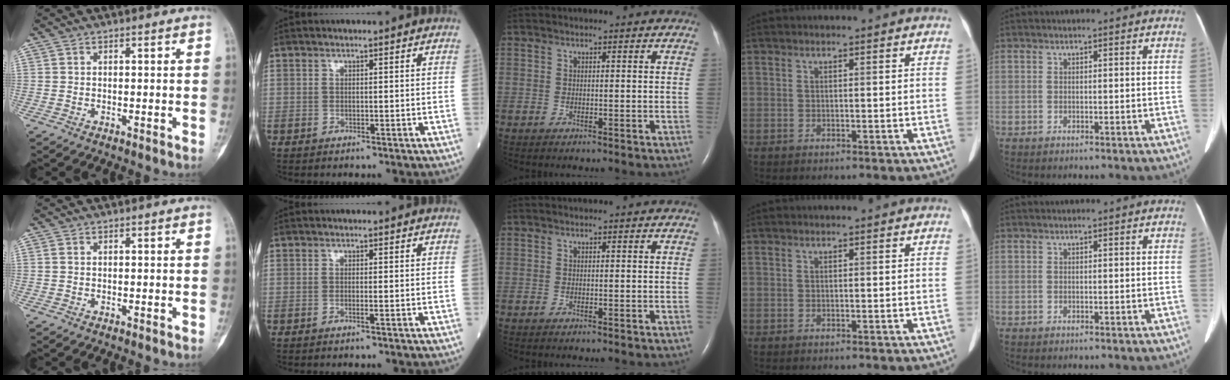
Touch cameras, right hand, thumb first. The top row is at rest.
{"thumb": {"total": 0.6, "force": [0.2, 0.4, 0.4], "torque": [-0.011, 0.003, 0.006]}, "index": {"total": 0.7, "force": [-0.2, -0.1, 0.6], "torque": [-0.011, -0.001, -0.005]}}